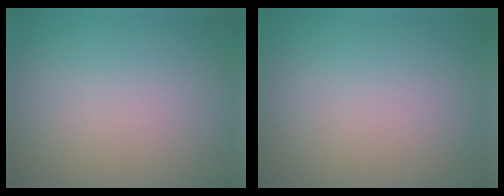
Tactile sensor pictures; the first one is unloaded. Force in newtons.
{"total": 0.0}